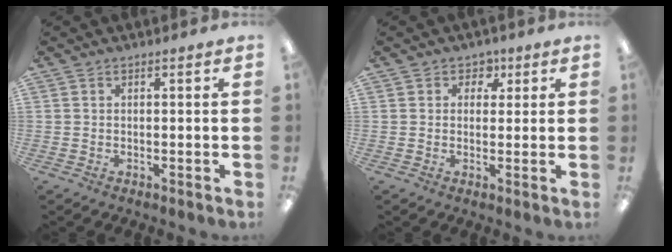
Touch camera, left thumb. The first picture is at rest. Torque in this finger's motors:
{"motor_torque": [-0.04, -0.13, -0.34, 0.23, -0.03]}